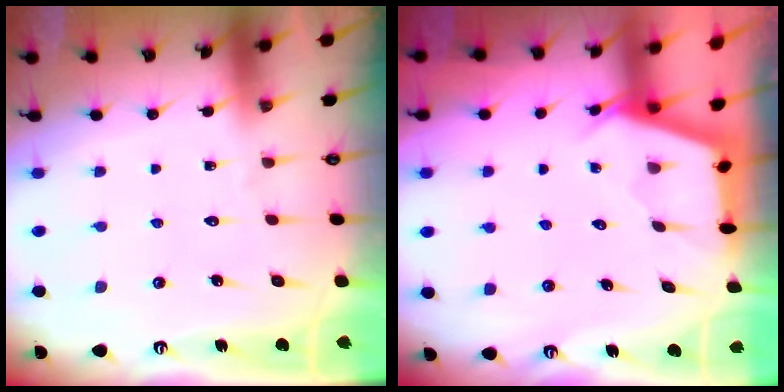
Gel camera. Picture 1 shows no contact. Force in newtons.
{"total": 2.5, "press": 2.5, "slide": 0.3}